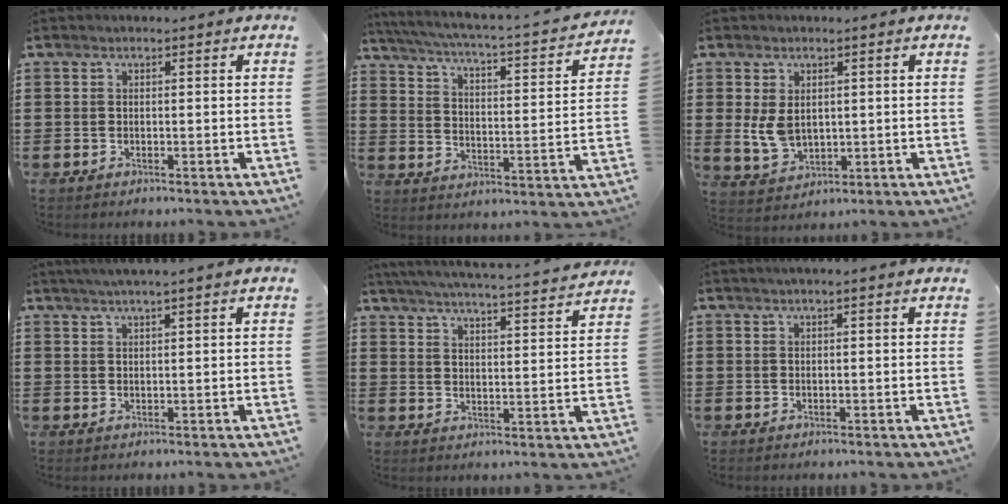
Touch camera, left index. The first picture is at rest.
{"total": 2.9, "force": [2.2, -0.4, 1.8], "torque": [-0.052, -0.035, 0.025]}
{"total": 4.7, "force": [0.8, 3.4, 3.2], "torque": [-0.082, 0.004, 0.011]}
{"total": 2.0, "force": [1.7, -0.4, 1.0], "torque": [-0.021, 0.002, 0.032]}
{"total": 4.8, "force": [4.7, -0.5, 1.2], "torque": [-0.046, -0.040, 0.077]}
{"total": 1.1, "force": [0.7, -0.1, 0.8], "torque": [-0.014, 0.000, 0.013]}